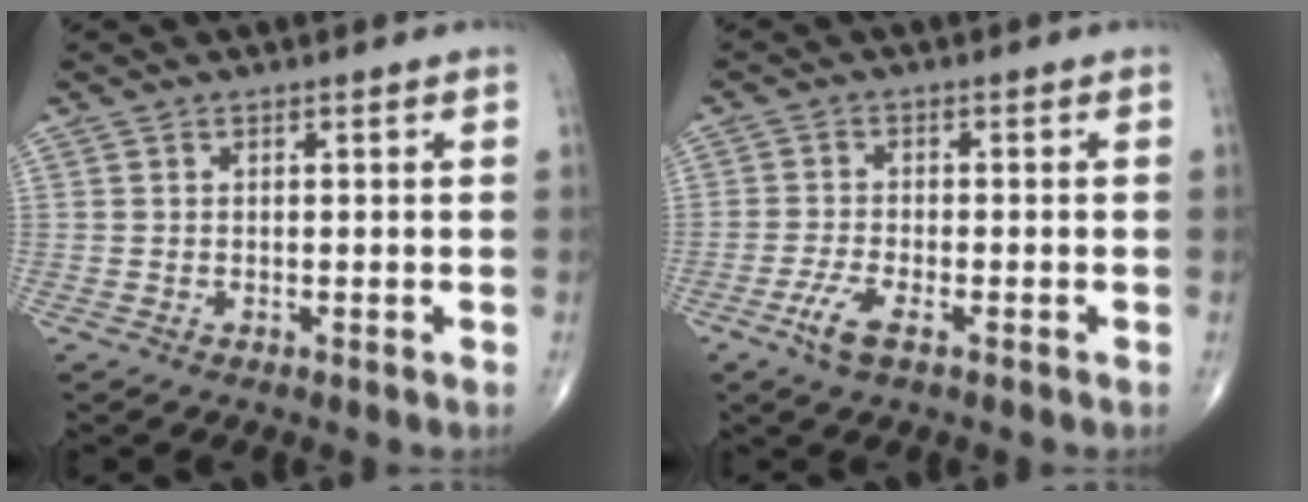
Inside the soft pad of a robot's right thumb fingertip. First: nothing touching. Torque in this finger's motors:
{"motor_torque": [0.52, 0.33, 0.26, 0.17, 0.11]}